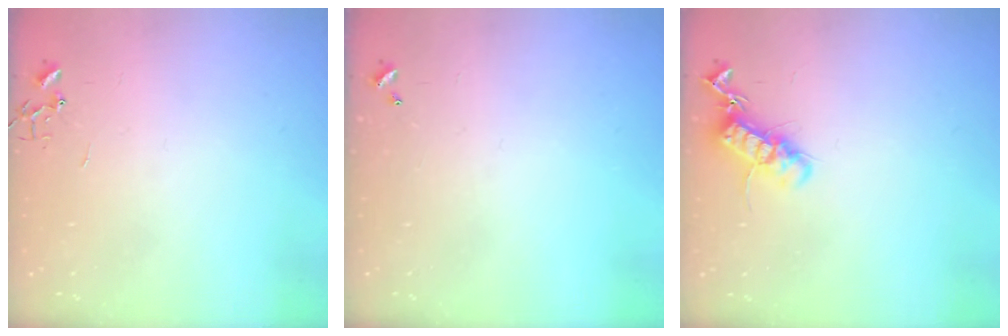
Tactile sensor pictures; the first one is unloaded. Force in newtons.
{"total": 0.0}
{"total": 12.9, "press": 12.9, "slide": 0.3}